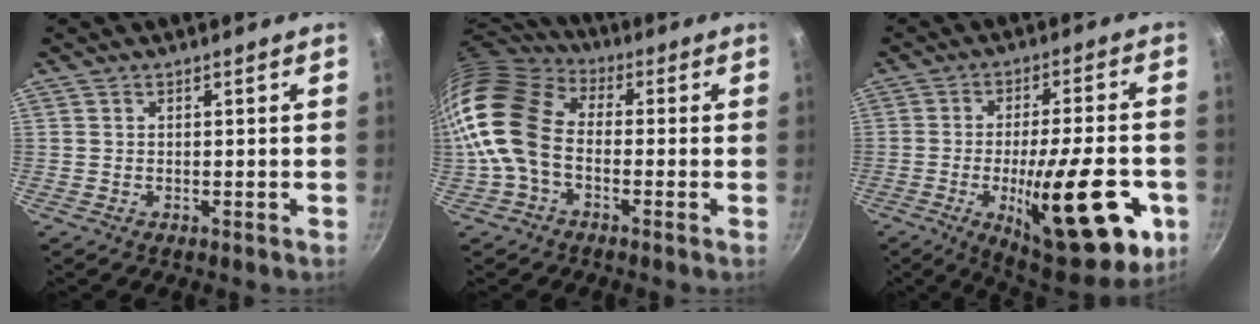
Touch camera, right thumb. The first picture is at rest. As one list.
[{"total": 14.5, "force": [-2.5, 9.8, 10.3], "torque": [-0.183, 0.035, -0.070]}, {"total": 23.6, "force": [-7.0, 7.5, 21.3], "torque": [-0.277, 0.009, -0.093]}]